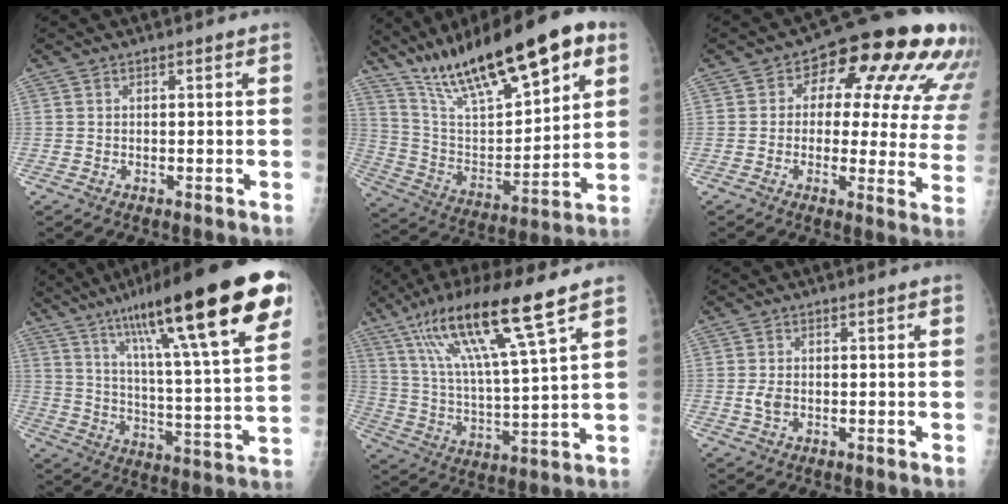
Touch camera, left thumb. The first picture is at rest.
{"total": 26.4, "force": [16.0, 8.4, 19.2], "torque": [-0.291, -0.032, 0.280]}
{"total": 20.4, "force": [7.8, 9.8, 16.2], "torque": [-0.162, 0.004, 0.090]}
{"total": 29.8, "force": [16.5, 5.0, 24.3], "torque": [-0.367, -0.028, 0.260]}
{"total": 17.8, "force": [10.8, 1.6, 14.1], "torque": [-0.259, -0.036, 0.199]}
{"total": 2.1, "force": [-0.5, 1.4, 1.5], "torque": [-0.026, 0.001, -0.009]}